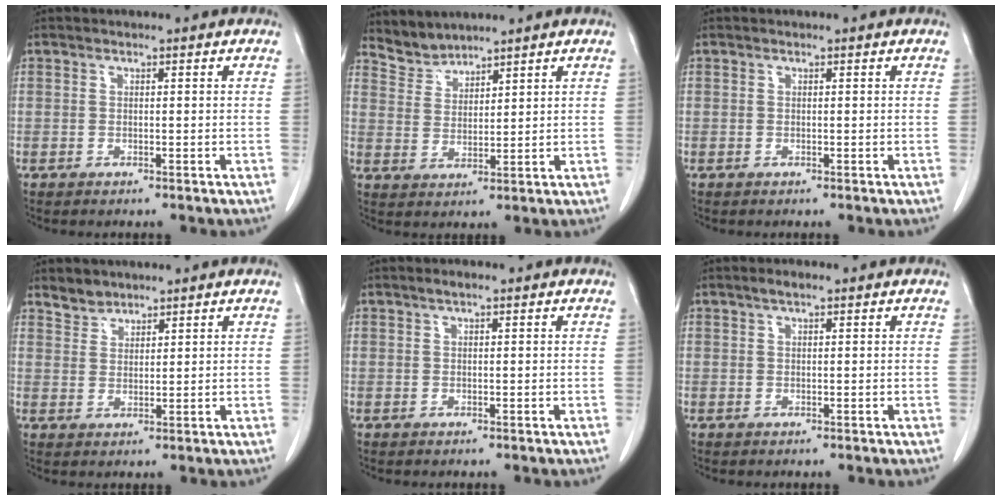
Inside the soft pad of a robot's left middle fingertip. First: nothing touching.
{"total": 3.9, "force": [3.8, 0.6, -0.6], "torque": [0.011, 0.005, 0.084]}
{"total": 0.0}
{"total": 2.8, "force": [2.5, 1.3, 0.0], "torque": [0.002, 0.005, 0.045]}
{"total": 1.1, "force": [0.8, 0.2, 0.8], "torque": [-0.020, 0.005, 0.013]}
{"total": 1.5, "force": [1.0, 0.3, 1.0], "torque": [-0.026, 0.006, 0.018]}